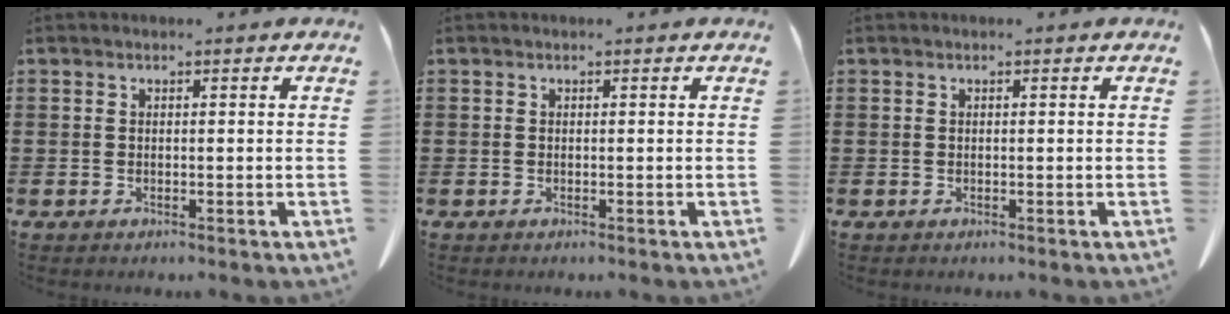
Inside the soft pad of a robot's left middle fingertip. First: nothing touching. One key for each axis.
{"total": 0.0}
{"total": 0.0}